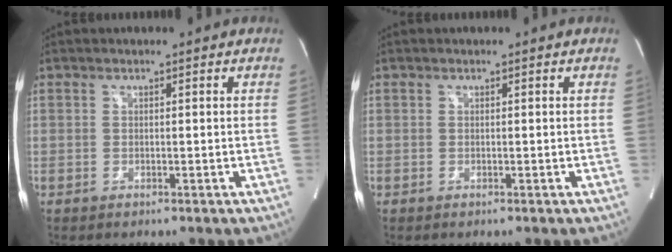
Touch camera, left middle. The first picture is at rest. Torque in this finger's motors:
{"motor_torque": [-0.10, 0.09, 0.08, 0.01]}